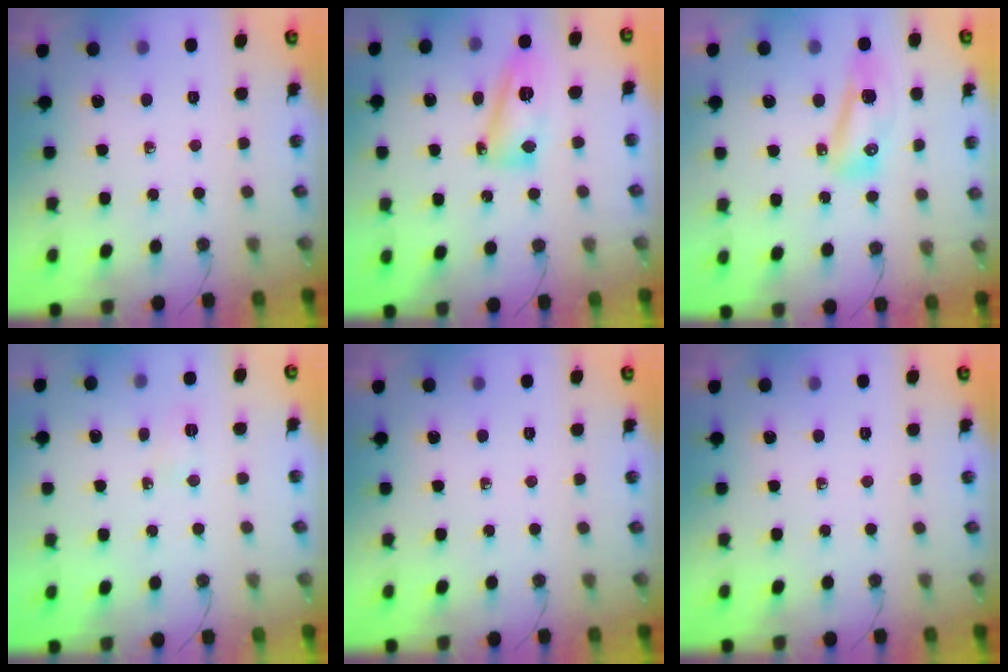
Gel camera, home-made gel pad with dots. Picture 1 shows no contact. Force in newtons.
{"total": 13.0, "press": 12.9, "slide": 1.5}
{"total": 9.6, "press": 8.8, "slide": 3.7}
{"total": 2.8, "press": 2.7, "slide": 0.8}
{"total": 0.0}
{"total": 0.0}